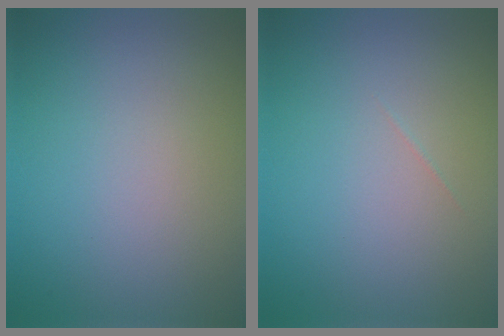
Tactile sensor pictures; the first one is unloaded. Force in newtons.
{"total": 0.0}